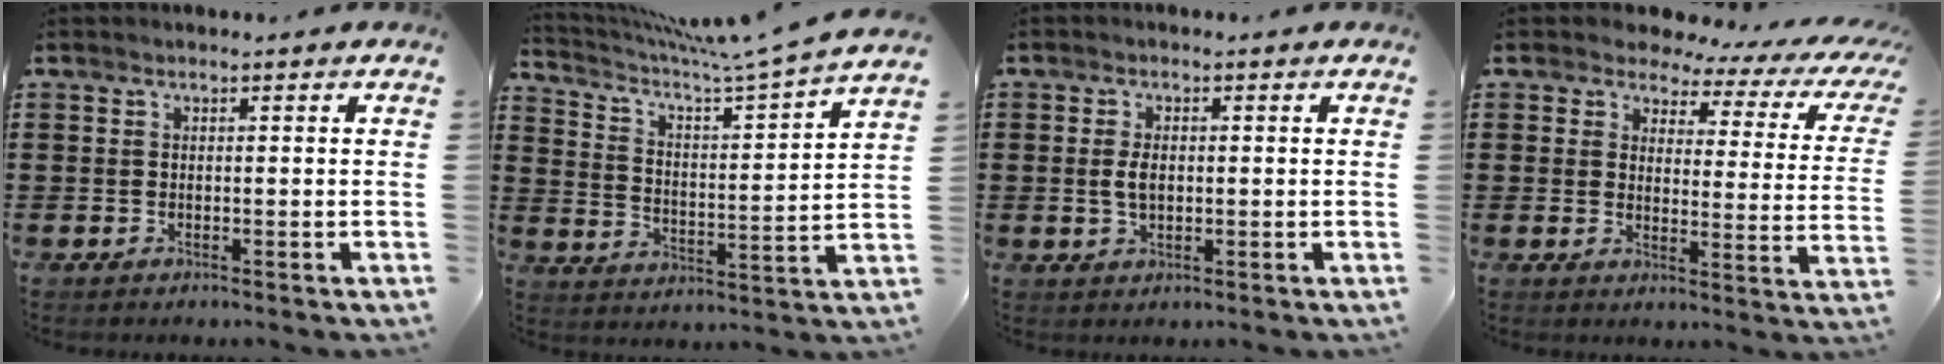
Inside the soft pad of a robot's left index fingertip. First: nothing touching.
{"total": 6.1, "force": [5.3, -0.7, 3.1], "torque": [-0.083, -0.045, 0.079]}
{"total": 3.0, "force": [0.2, 1.6, 2.5], "torque": [-0.060, 0.003, 0.000]}
{"total": 3.6, "force": [2.7, 1.8, 1.6], "torque": [-0.044, -0.015, 0.039]}